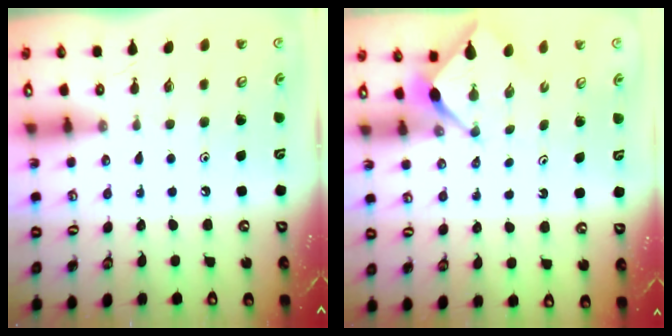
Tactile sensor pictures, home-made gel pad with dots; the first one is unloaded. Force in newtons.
{"total": 2.6, "press": 2.5, "slide": 0.4}